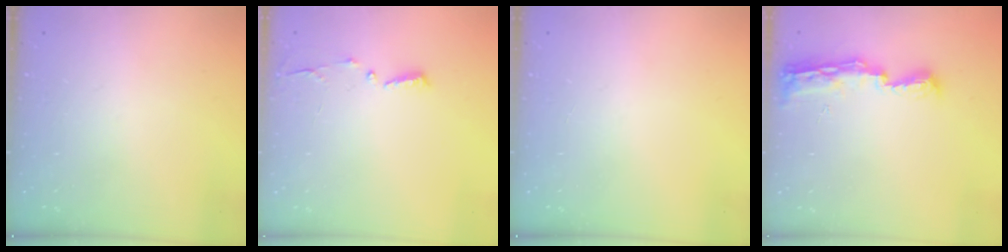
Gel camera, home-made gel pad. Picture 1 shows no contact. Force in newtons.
{"total": 3.9, "press": 3.9, "slide": 0.3}
{"total": 0.0}
{"total": 8.3, "press": 8.2, "slide": 0.9}